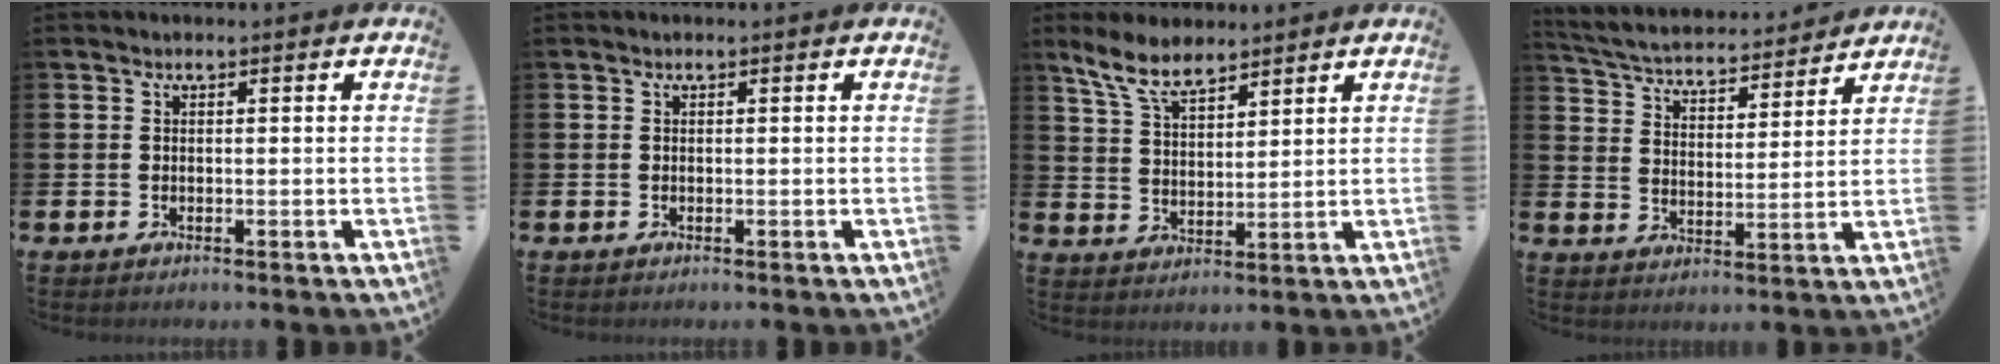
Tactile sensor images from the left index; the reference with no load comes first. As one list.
[{"total": 0.0}, {"total": 6.7, "force": [5.8, 1.9, 2.6], "torque": [-0.077, -0.011, 0.109]}, {"total": 4.8, "force": [4.6, 1.0, 0.7], "torque": [-0.043, -0.040, 0.076]}]